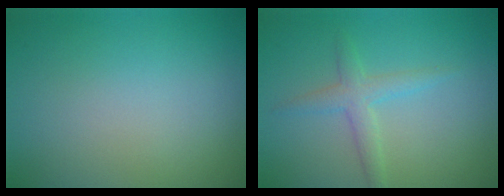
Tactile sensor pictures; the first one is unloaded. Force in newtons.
{"total": 2.2, "press": 2.2, "slide": 0.1}